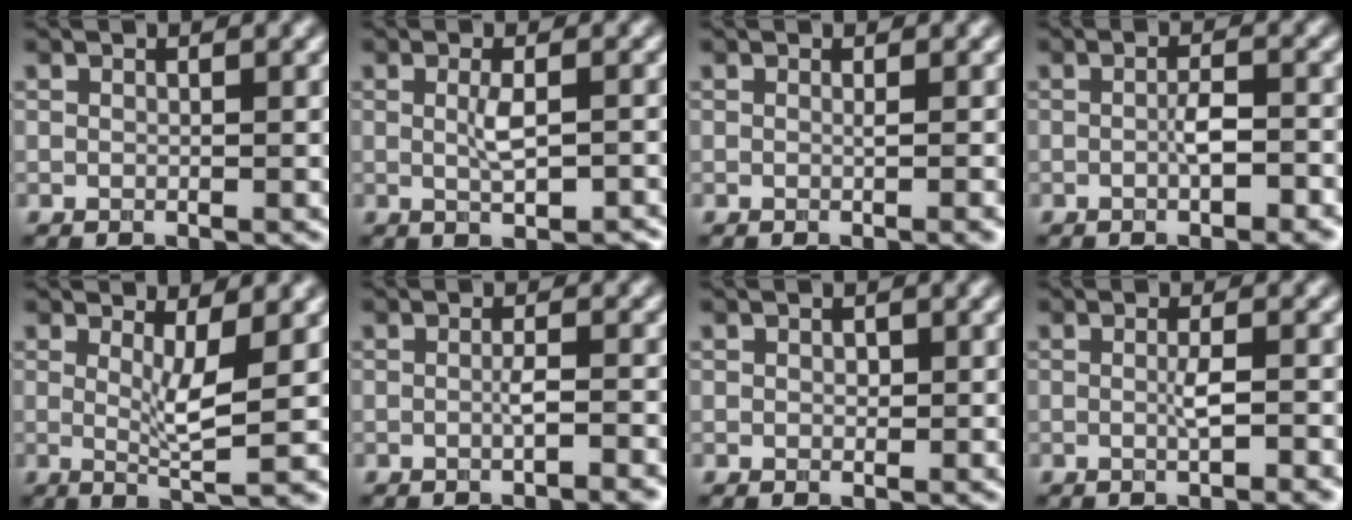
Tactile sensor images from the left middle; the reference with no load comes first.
{"total": 2.6, "force": [-0.1, 0.6, 2.5], "torque": [-0.049, -0.003, 0.001]}
{"total": 1.5, "force": [-0.2, 0.4, 1.4], "torque": [-0.013, -0.003, -0.007]}
{"total": 3.2, "force": [-1.0, 0.8, 2.9], "torque": [-0.047, 0.001, -0.016]}
{"total": 4.0, "force": [0.5, 0.7, 3.9], "torque": [-0.064, -0.014, 0.011]}
{"total": 2.2, "force": [-0.8, 0.3, 2.0], "torque": [-0.025, 0.006, -0.018]}
{"total": 0.5, "force": [0.1, 0.4, 0.4], "torque": [-0.004, -0.001, 0.000]}
{"total": 2.5, "force": [-0.5, 0.3, 2.4], "torque": [-0.037, -0.002, -0.010]}